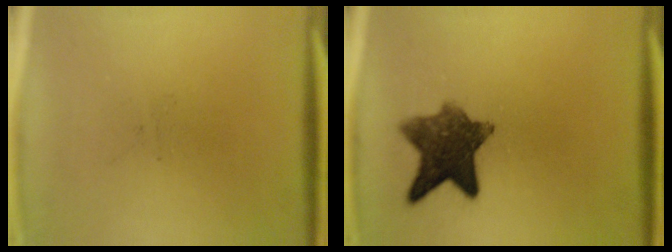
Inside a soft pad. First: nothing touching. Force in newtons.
{"total": 9.5}